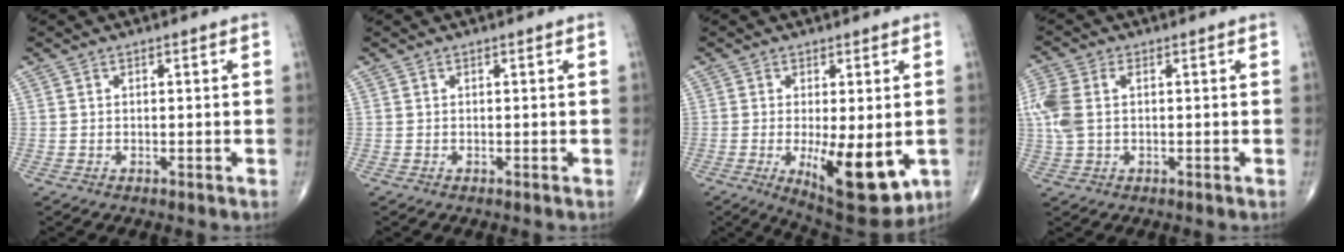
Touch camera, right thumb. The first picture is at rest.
{"total": 0.0}
{"total": 13.6, "force": [-3.1, 5.0, 12.2], "torque": [-0.166, -0.026, -0.030]}
{"total": 8.0, "force": [0.9, 5.0, 6.2], "torque": [-0.181, 0.019, 0.020]}